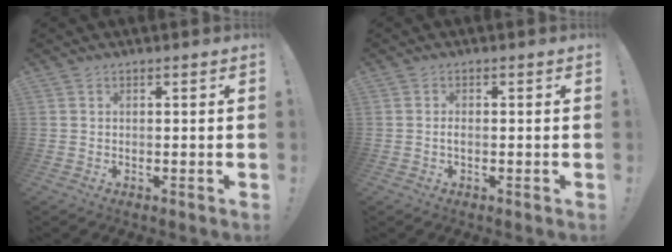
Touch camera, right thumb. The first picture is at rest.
{"total": 1.1, "force": [-0.4, 0.4, 0.9], "torque": [-0.021, 0.005, -0.007]}